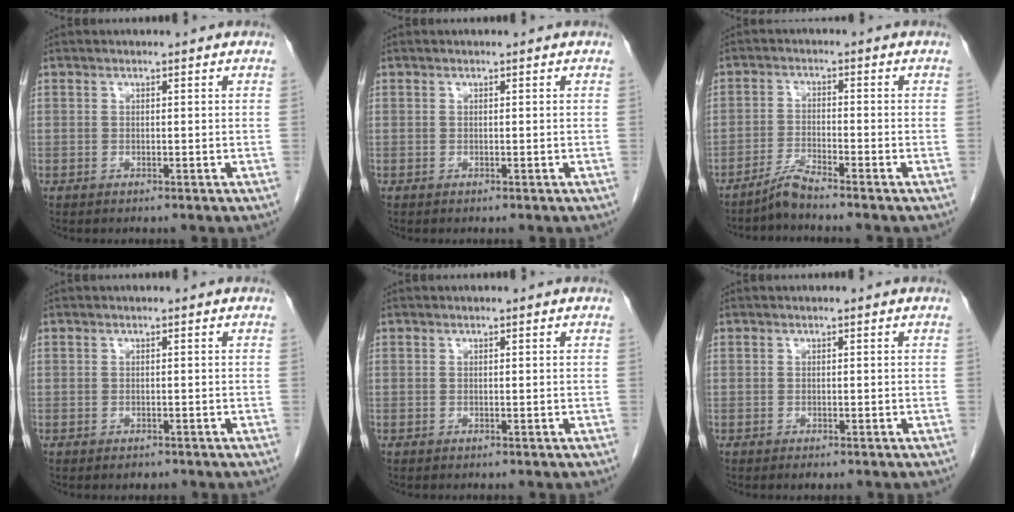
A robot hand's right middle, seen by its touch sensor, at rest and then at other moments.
{"total": 0.0}
{"total": 3.3, "force": [-3.0, -0.8, 1.1], "torque": [-0.025, -0.012, -0.063]}
{"total": 1.1, "force": [-0.8, 0.5, 0.5], "torque": [-0.009, -0.001, -0.007]}
{"total": 0.0}
{"total": 1.0, "force": [-0.7, 0.3, 0.6], "torque": [-0.006, -0.002, -0.008]}